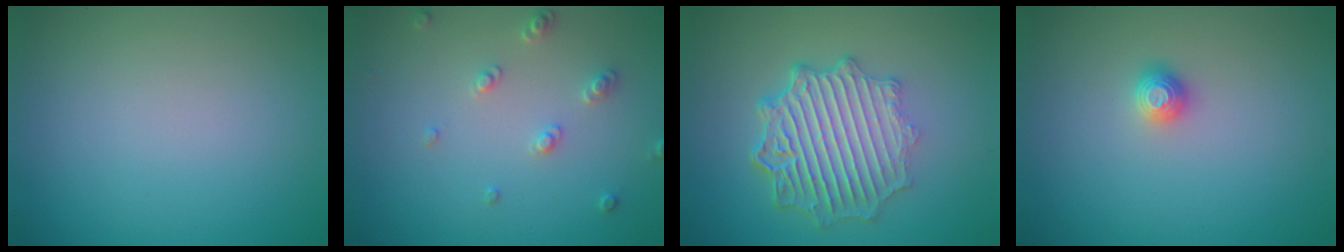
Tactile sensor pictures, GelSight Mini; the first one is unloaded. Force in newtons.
{"total": 1.9, "press": 1.8, "slide": 0.5}
{"total": 6.9, "press": 5.2, "slide": 4.6}
{"total": 1.1, "press": 1.1, "slide": 0.3}